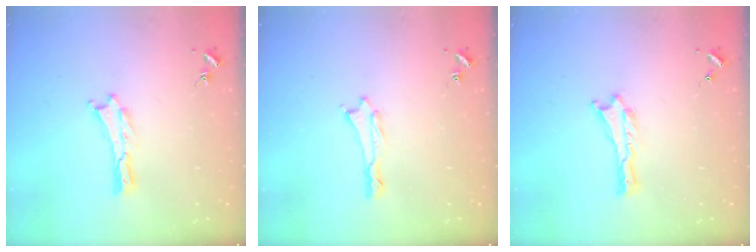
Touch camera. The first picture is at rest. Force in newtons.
{"total": 0.6, "press": 0.5, "slide": 0.2}
{"total": 0.0}